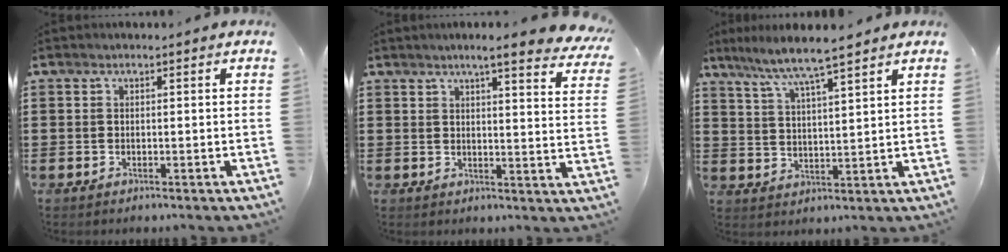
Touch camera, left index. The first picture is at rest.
{"total": 5.6, "force": [4.5, -0.3, 3.3], "torque": [-0.070, -0.021, 0.074]}
{"total": 5.8, "force": [5.1, -0.4, 2.9], "torque": [-0.075, -0.027, 0.083]}